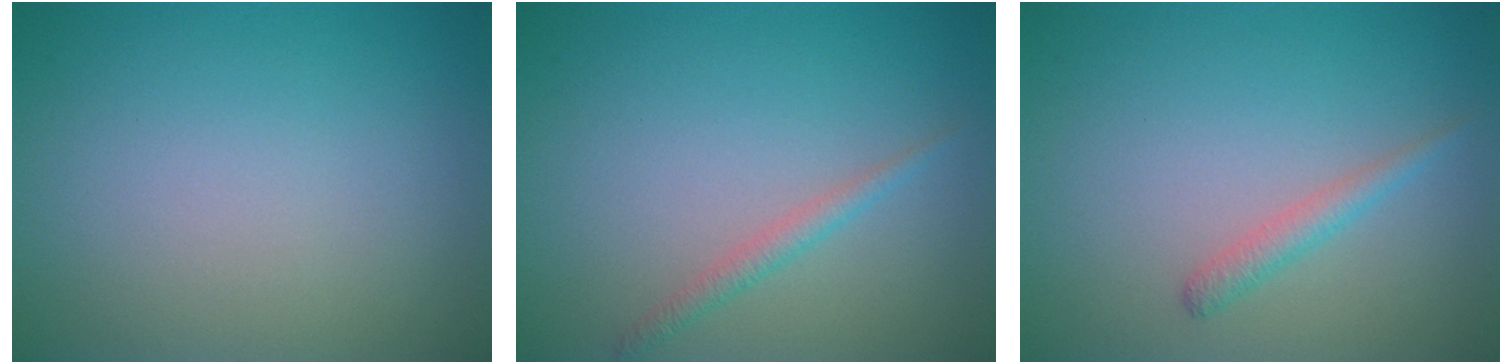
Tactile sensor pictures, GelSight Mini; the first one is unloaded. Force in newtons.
{"total": 1.3, "press": 1.3, "slide": 0.1}
{"total": 1.4, "press": 1.4, "slide": 0.2}